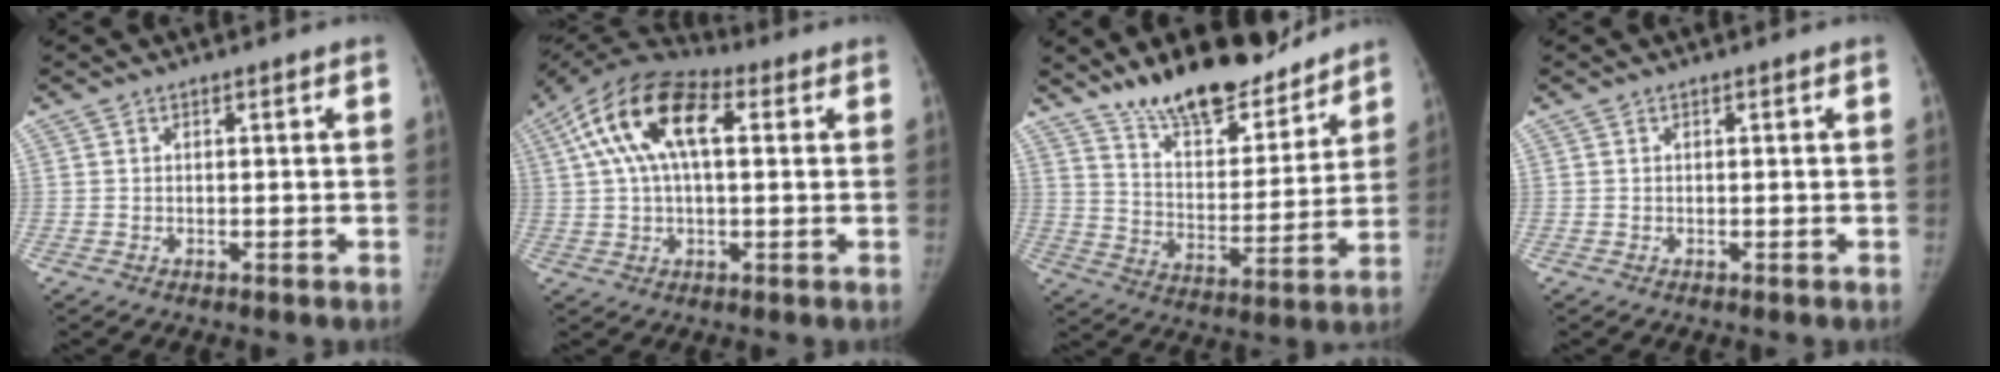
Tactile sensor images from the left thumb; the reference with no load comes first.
{"total": 16.0, "force": [4.4, 8.1, 13.1], "torque": [-0.245, 0.036, 0.068]}
{"total": 18.1, "force": [14.9, 6.2, 8.0], "torque": [-0.082, -0.097, 0.247]}
{"total": 0.0}